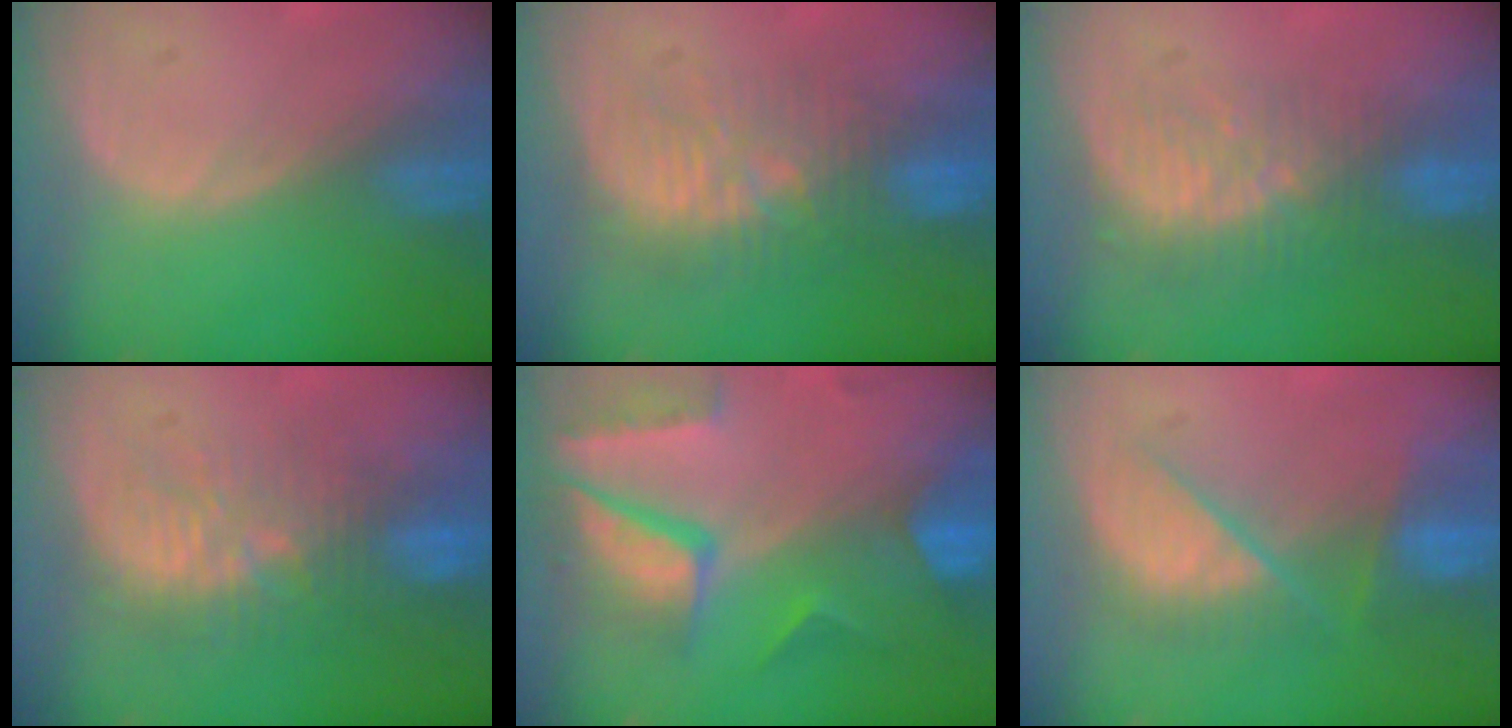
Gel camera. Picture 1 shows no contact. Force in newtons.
{"total": 9.1, "press": 8.8, "slide": 2.3}
{"total": 8.4, "press": 7.5, "slide": 3.9}
{"total": 9.5, "press": 8.9, "slide": 3.2}
{"total": 10.4, "press": 8.7, "slide": 5.7}
{"total": 7.4, "press": 7.3, "slide": 1.3}